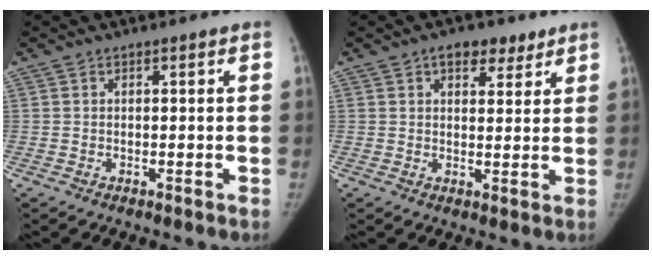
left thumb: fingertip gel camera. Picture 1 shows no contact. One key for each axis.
{"total": 5.5, "fx": 3.4, "fy": 3.1, "fz": 3.0, "tx": -0.011, "ty": -0.014, "tz": 0.047}